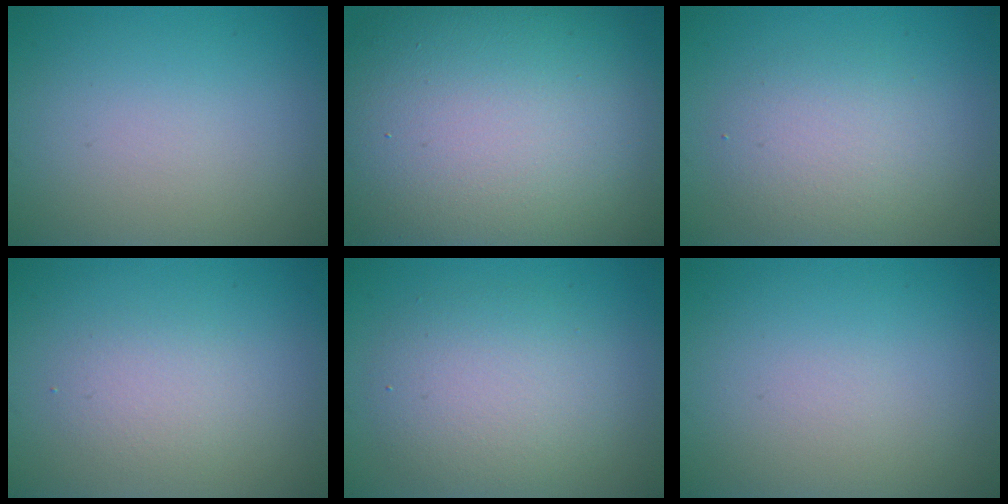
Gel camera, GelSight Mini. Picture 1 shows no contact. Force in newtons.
{"total": 18.8, "press": 18.7, "slide": 1.3}
{"total": 3.8, "press": 3.8, "slide": 0.0}
{"total": 2.1, "press": 2.1, "slide": 0.0}
{"total": 4.6, "press": 4.6, "slide": 0.4}
{"total": 0.0}